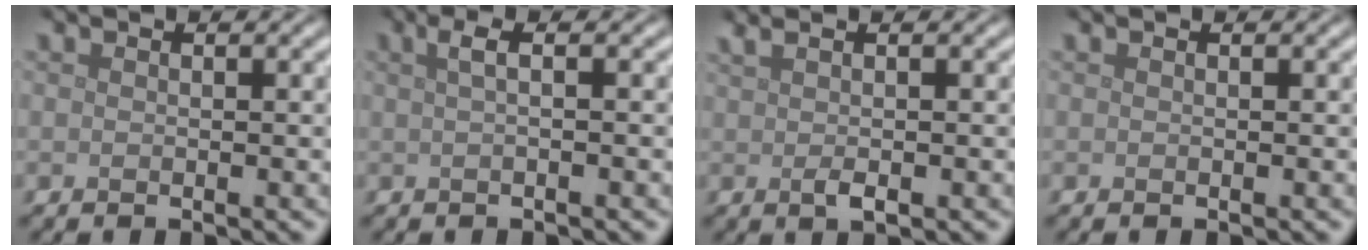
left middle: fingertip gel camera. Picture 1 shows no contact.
{"total": 2.0, "force": [0.5, 0.6, 1.9], "torque": [-0.029, 0.009, 0.004]}
{"total": 2.2, "force": [0.6, 0.6, 2.0], "torque": [-0.039, 0.004, 0.013]}
{"total": 0.0}